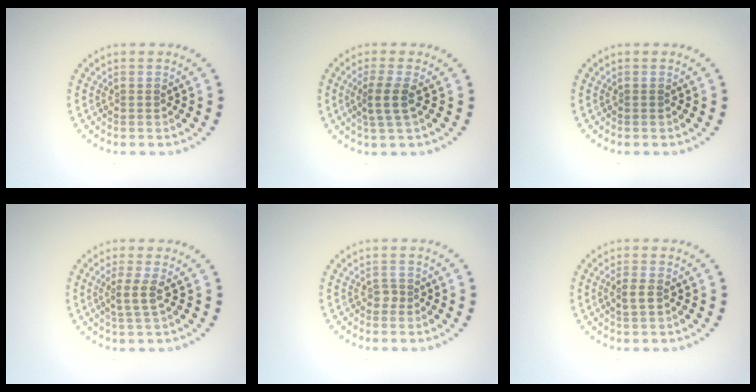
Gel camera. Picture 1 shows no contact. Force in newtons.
{"total": 2.5, "press": 2.0, "slide": 1.5}
{"total": 0.0}
{"total": 1.9, "press": 1.4, "slide": 1.2}
{"total": 0.9, "press": 0.7, "slide": 0.6}
{"total": 1.4, "press": 1.3, "slide": 0.3}